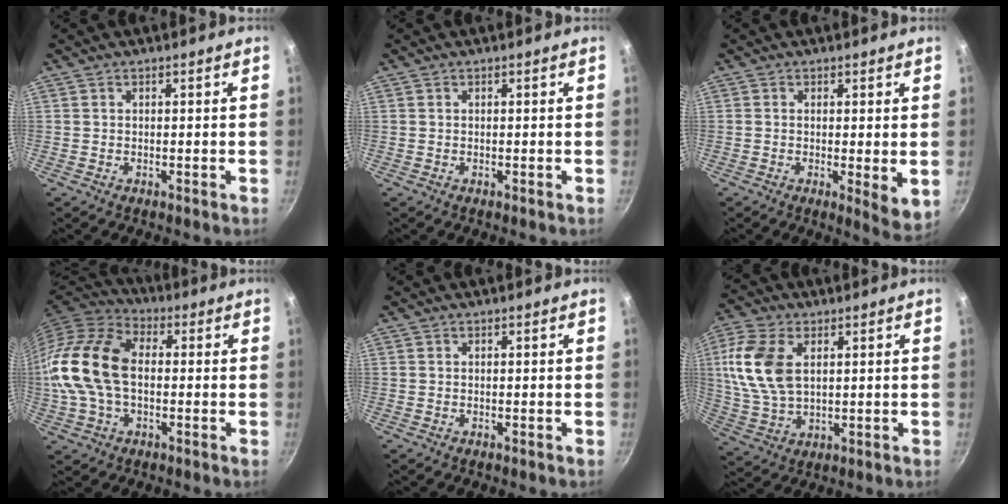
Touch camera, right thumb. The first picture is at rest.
{"total": 0.0}
{"total": 5.2, "force": [-0.1, 1.3, 5.0], "torque": [-0.071, -0.020, -0.001]}
{"total": 17.5, "force": [-0.1, 11.3, 13.3], "torque": [-0.254, 0.033, -0.015]}
{"total": 0.0}
{"total": 13.1, "force": [3.2, 7.8, 10.0], "torque": [-0.199, -0.004, 0.063]}